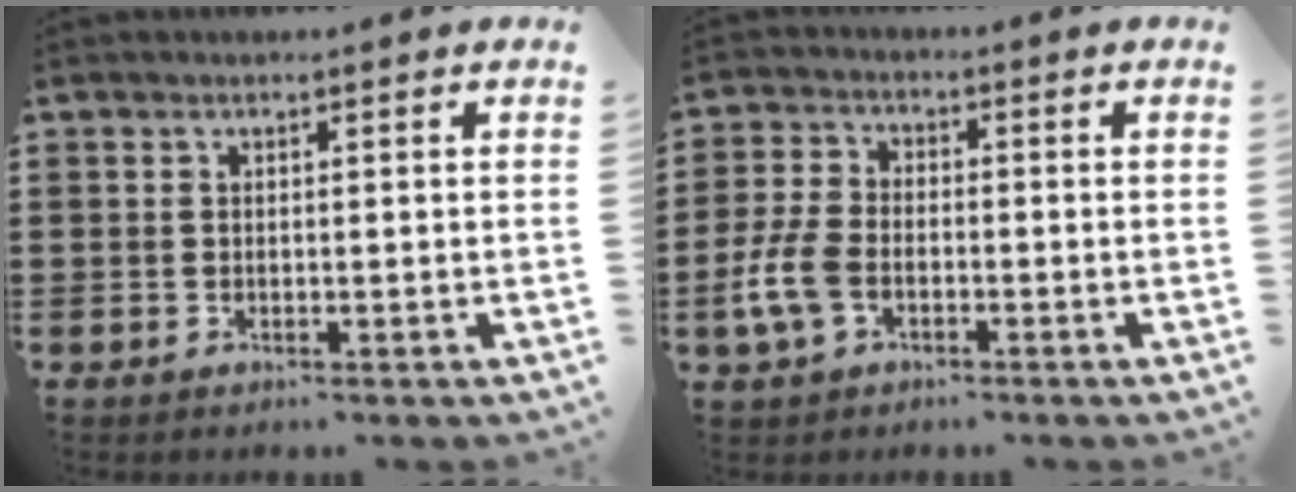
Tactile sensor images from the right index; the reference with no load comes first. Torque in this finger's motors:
{"motor_torque": [1.19, 0.95, 0.24, 0.10]}